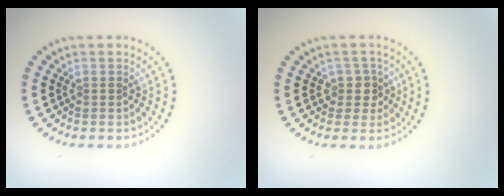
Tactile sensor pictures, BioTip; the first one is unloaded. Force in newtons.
{"total": 2.0, "press": 1.6, "slide": 1.3}